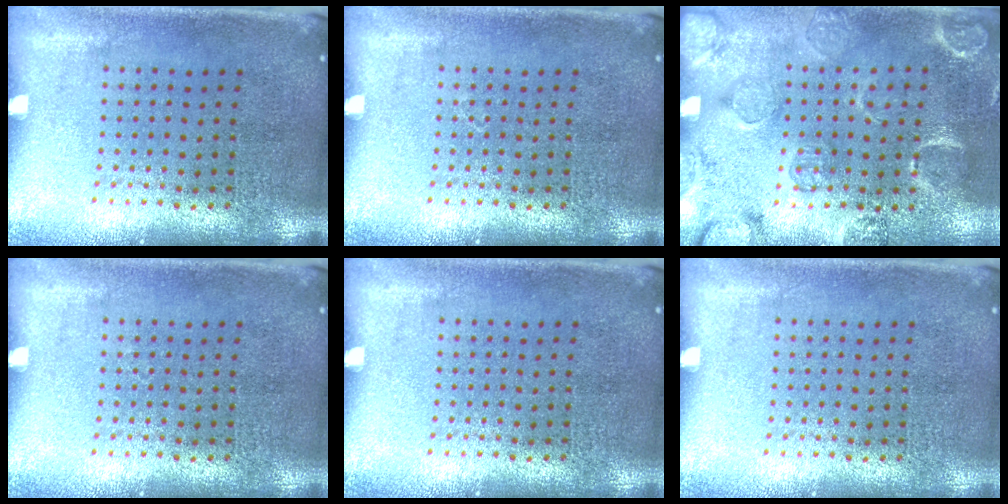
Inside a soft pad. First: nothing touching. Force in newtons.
{"total": 0.0}
{"total": 2.6, "press": 2.0, "slide": 1.6}
{"total": 0.0}
{"total": 0.0}
{"total": 0.0}